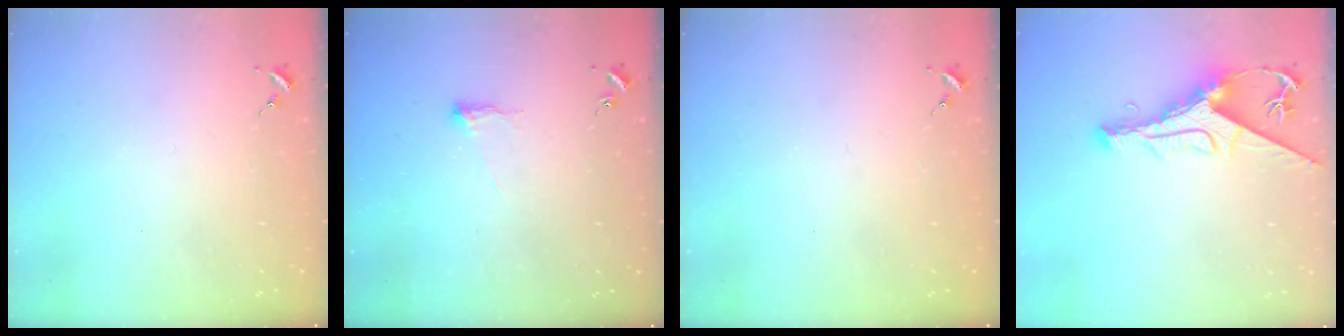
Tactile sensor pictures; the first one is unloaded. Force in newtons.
{"total": 4.7, "press": 4.6, "slide": 0.7}
{"total": 0.0}
{"total": 10.6, "press": 10.5, "slide": 1.4}